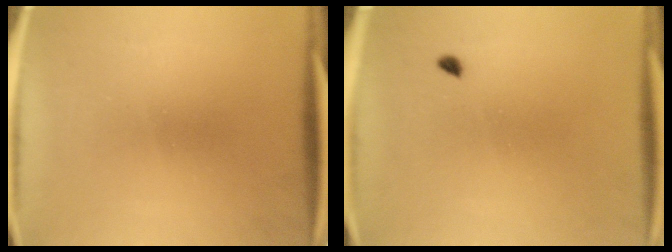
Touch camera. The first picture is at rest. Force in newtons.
{"total": 0.8}